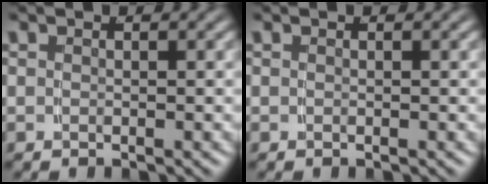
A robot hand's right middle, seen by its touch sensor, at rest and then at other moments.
{"total": 0.0}